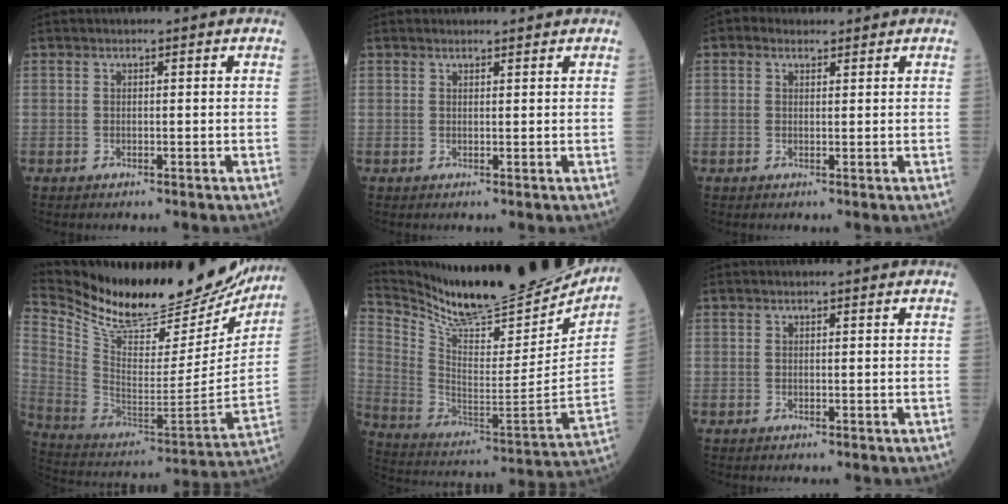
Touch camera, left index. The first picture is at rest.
{"total": 1.5, "force": [1.5, 0.3, 0.1], "torque": [-0.008, 0.007, 0.022]}
{"total": 1.9, "force": [1.3, 1.3, 0.6], "torque": [-0.014, 0.019, 0.019]}
{"total": 30.4, "force": [26.9, 6.8, 12.3], "torque": [-0.226, -0.060, 0.398]}
{"total": 27.5, "force": [24.9, 3.2, 11.4], "torque": [-0.208, -0.080, 0.373]}
{"total": 0.0}